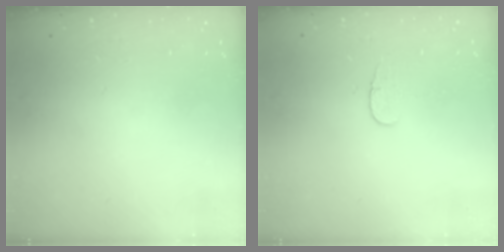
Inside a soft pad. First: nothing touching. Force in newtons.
{"total": 3.7, "press": 3.7, "slide": 0.5}